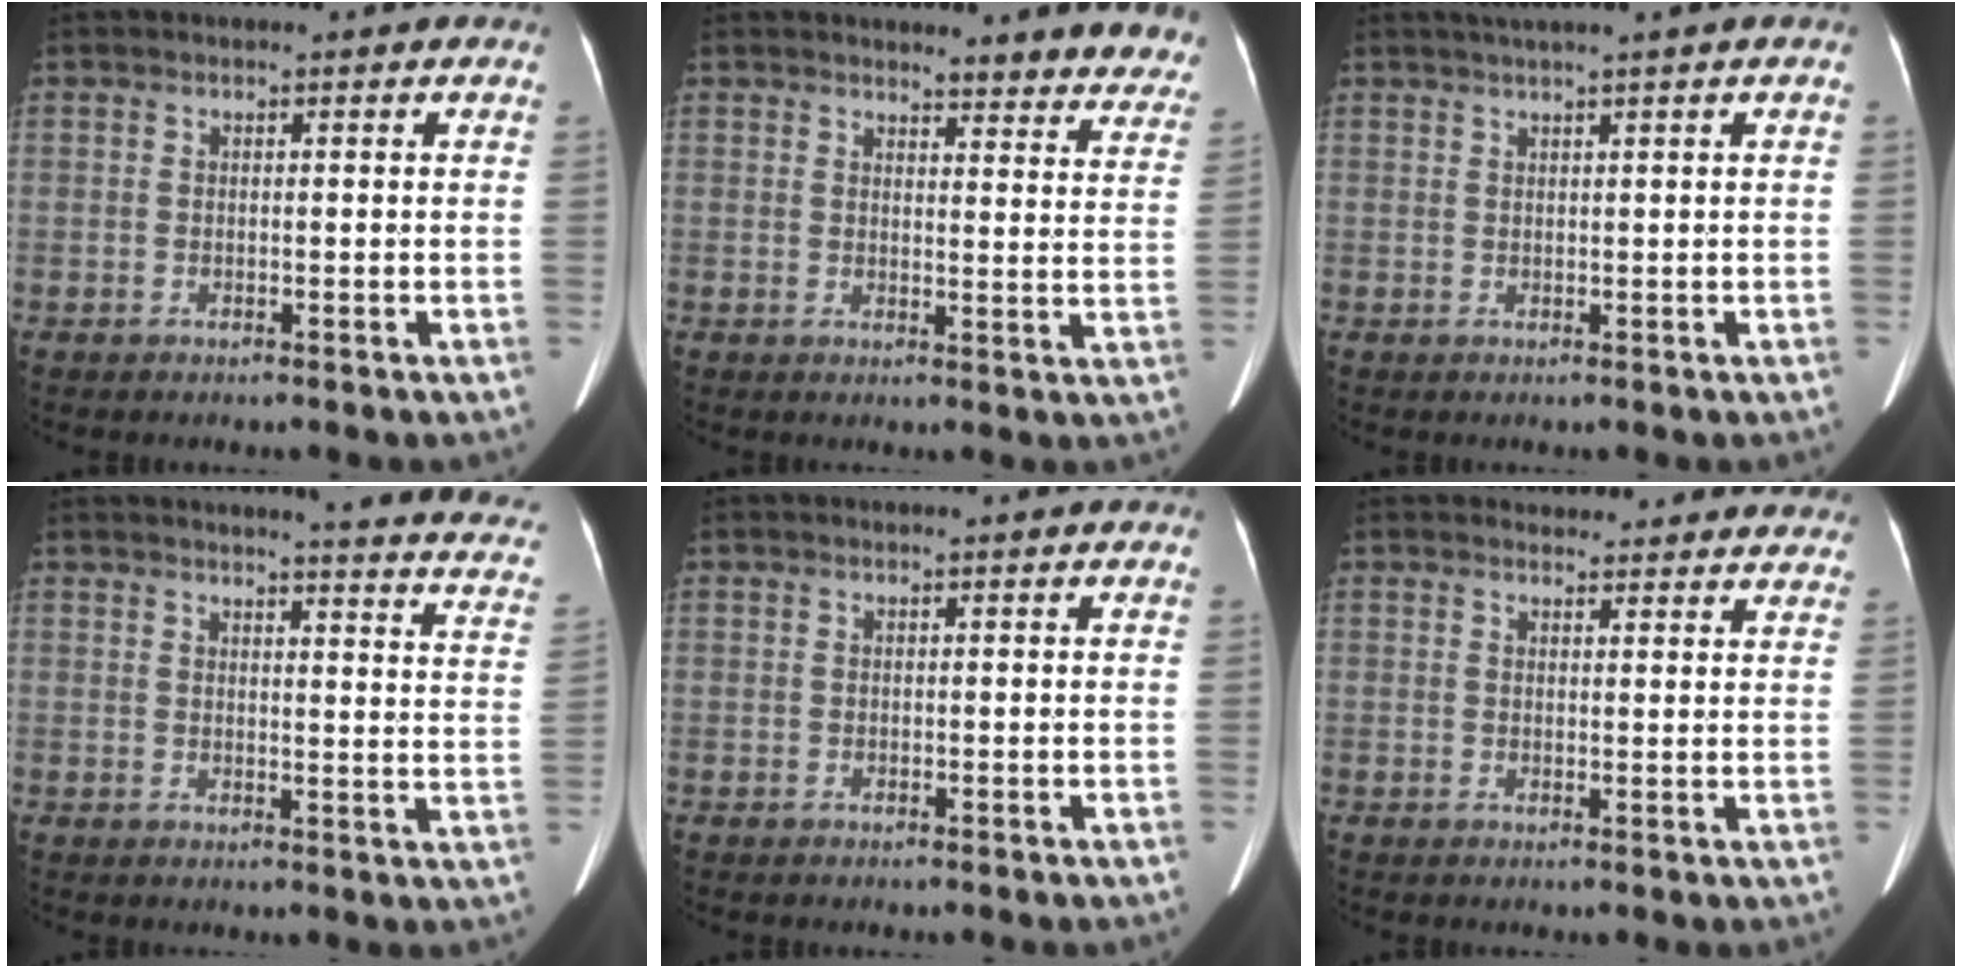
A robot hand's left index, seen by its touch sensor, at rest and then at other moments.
{"total": 11.2, "force": [10.8, 2.3, 1.8], "torque": [0.026, -0.040, 0.089]}
{"total": 2.8, "force": [1.9, -0.7, 1.9], "torque": [-0.035, 0.013, 0.038]}
{"total": 17.5, "force": [16.4, 0.9, 6.0], "torque": [-0.060, -0.095, 0.158]}
{"total": 0.0}
{"total": 10.2, "force": [9.6, 3.2, 1.3], "torque": [0.018, 0.009, 0.088]}